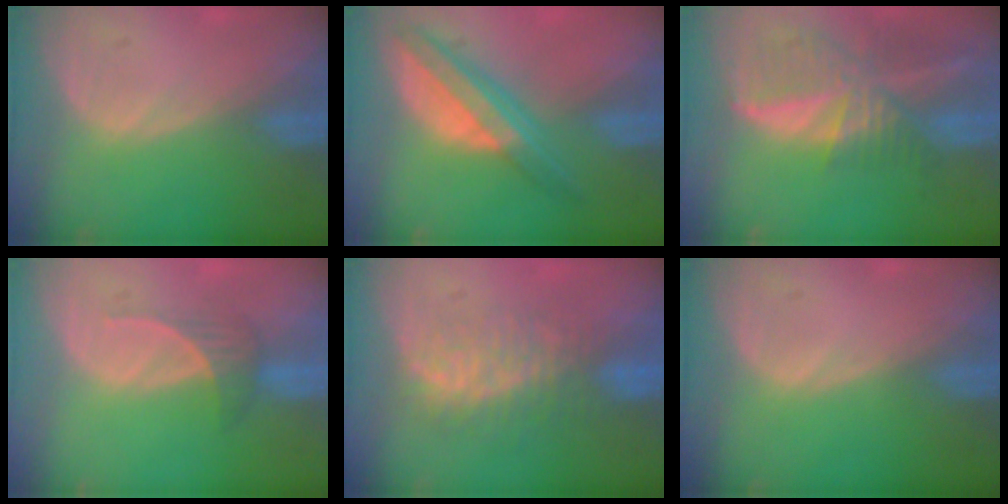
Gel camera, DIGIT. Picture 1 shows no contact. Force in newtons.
{"total": 7.7, "press": 6.5, "slide": 4.1}
{"total": 9.2, "press": 8.0, "slide": 4.6}
{"total": 2.8, "press": 2.7, "slide": 0.9}
{"total": 7.9, "press": 7.4, "slide": 2.9}
{"total": 0.0}